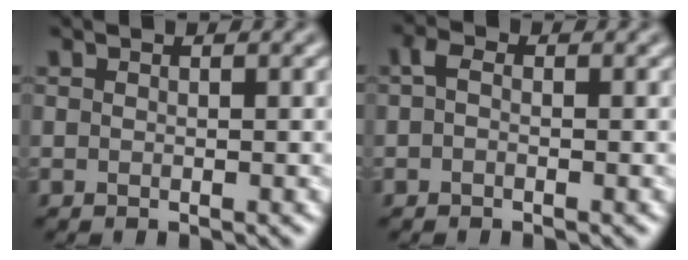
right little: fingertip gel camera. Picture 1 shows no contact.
{"total": 1.3, "force": [-0.1, 0.8, 1.0], "torque": [-0.027, 0.008, -0.008]}